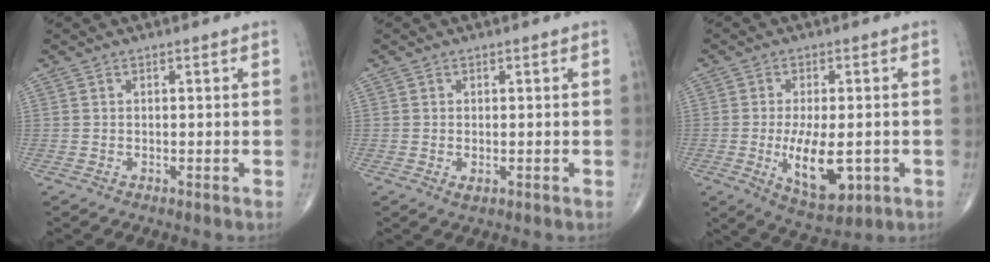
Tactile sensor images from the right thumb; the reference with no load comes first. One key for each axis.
{"total": 1.2, "fx": -0.3, "fy": 0.7, "fz": 1.0, "tx": -0.016, "ty": -0.004, "tz": -0.003}
{"total": 11.3, "fx": -2.4, "fy": 5.1, "fz": 9.8, "tx": -0.155, "ty": -0.012, "tz": -0.027}